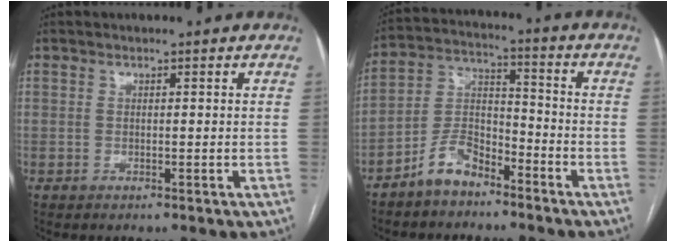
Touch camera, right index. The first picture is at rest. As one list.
[{"total": 7.7, "force": [-5.6, 3.5, 3.9], "torque": [-0.084, 0.013, -0.111]}]